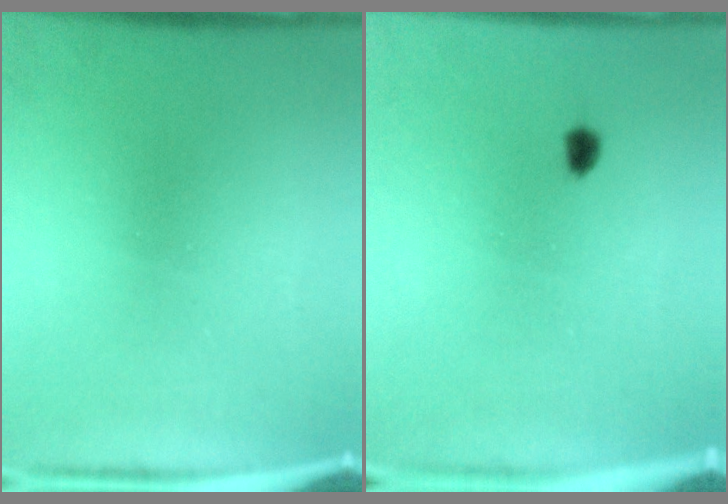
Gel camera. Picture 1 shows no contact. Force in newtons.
{"total": 1.7}